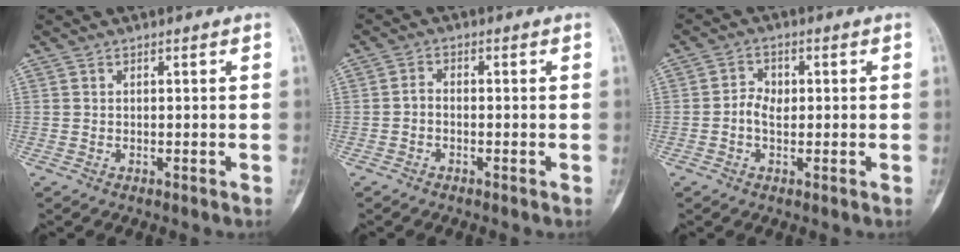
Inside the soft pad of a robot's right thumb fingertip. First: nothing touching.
{"total": 1.7, "force": [-0.7, 1.1, 1.1], "torque": [-0.016, 0.010, -0.019]}
{"total": 3.4, "force": [-0.3, 2.5, 2.3], "torque": [-0.031, 0.010, -0.012]}